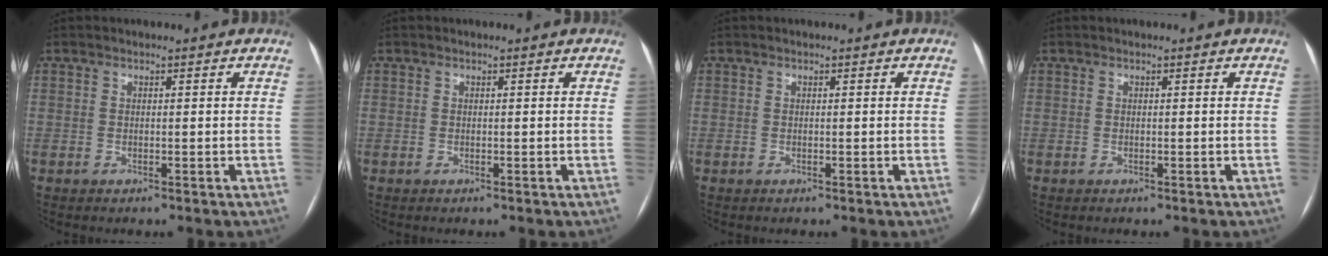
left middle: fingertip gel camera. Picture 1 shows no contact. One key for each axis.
{"total": 0.0}
{"total": 0.0}
{"total": 0.0}